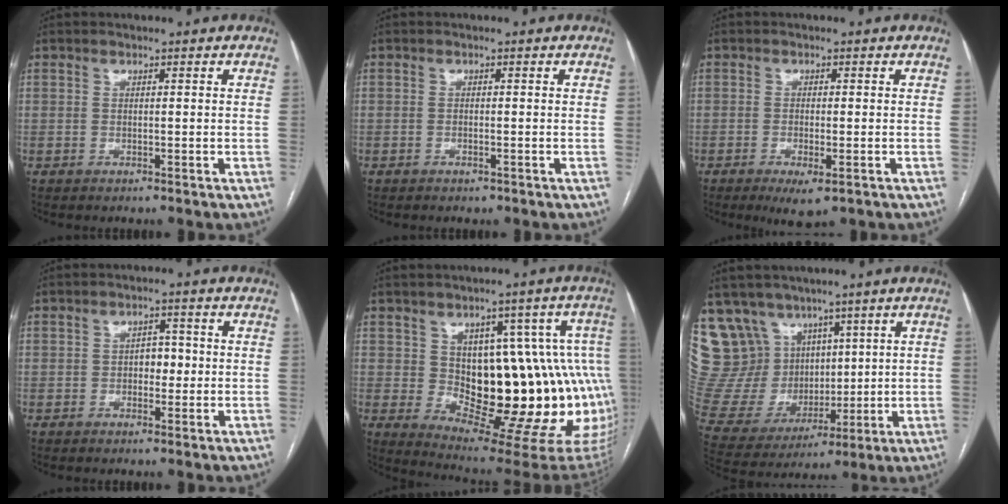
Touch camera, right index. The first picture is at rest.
{"total": 0.6, "force": [-0.4, 0.2, 0.3], "torque": [-0.008, -0.001, -0.004]}
{"total": 4.1, "force": [-2.1, 1.1, 3.4], "torque": [-0.053, -0.008, -0.027]}
{"total": 3.0, "force": [-0.2, 1.9, 2.3], "torque": [-0.027, 0.009, -0.003]}
{"total": 20.7, "force": [-0.7, 8.3, 18.9], "torque": [-0.159, 0.032, 0.015]}
{"total": 17.5, "force": [10.2, 12.9, 5.9], "torque": [-0.140, 0.059, 0.223]}